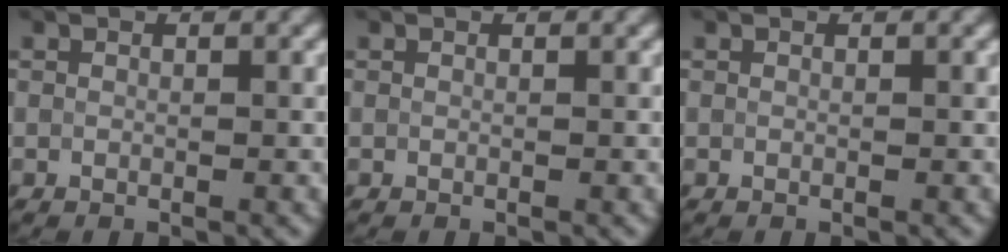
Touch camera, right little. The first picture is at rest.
{"total": 0.0}
{"total": 0.0}